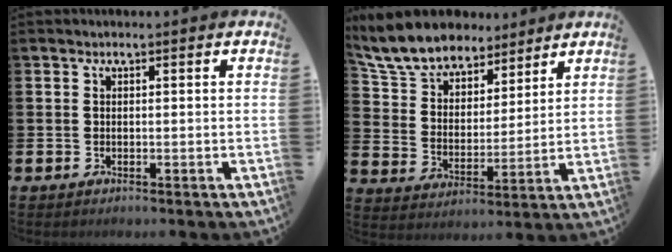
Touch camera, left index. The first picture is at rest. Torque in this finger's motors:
{"motor_torque": [2.14, 0.00, 1.05, 0.21]}